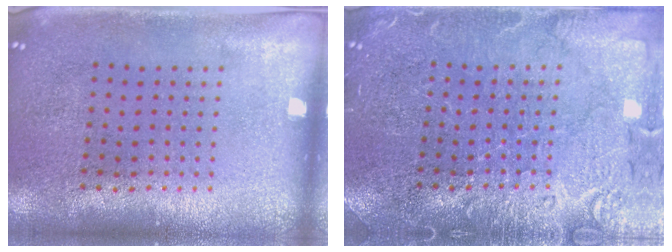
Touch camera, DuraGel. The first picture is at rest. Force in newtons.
{"total": 4.8, "press": 4.7, "slide": 0.8}